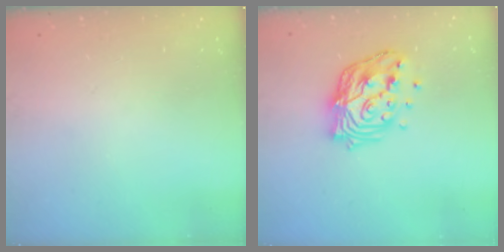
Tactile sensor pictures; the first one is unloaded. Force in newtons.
{"total": 14.8, "press": 14.7, "slide": 1.5}